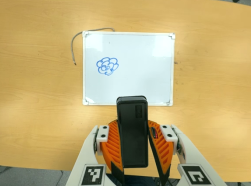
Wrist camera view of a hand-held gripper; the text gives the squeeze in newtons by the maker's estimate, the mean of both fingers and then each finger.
{"total": 7.7, "left": 7.3, "right": 8.0}